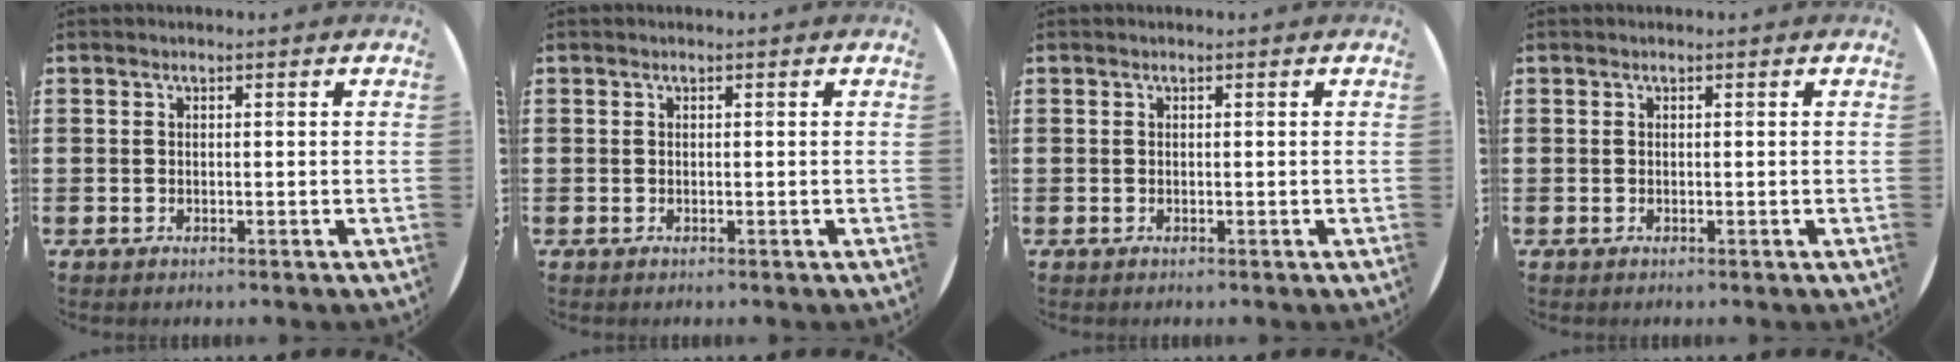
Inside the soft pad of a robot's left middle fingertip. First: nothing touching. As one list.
[{"total": 0.0}, {"total": 0.0}, {"total": 0.0}]